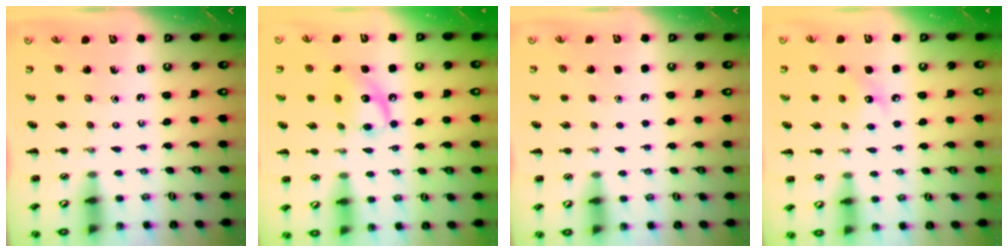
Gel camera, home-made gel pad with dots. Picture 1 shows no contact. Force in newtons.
{"total": 11.7, "press": 11.7, "slide": 1.0}
{"total": 1.8, "press": 1.8, "slide": 0.1}
{"total": 6.9, "press": 6.7, "slide": 1.6}